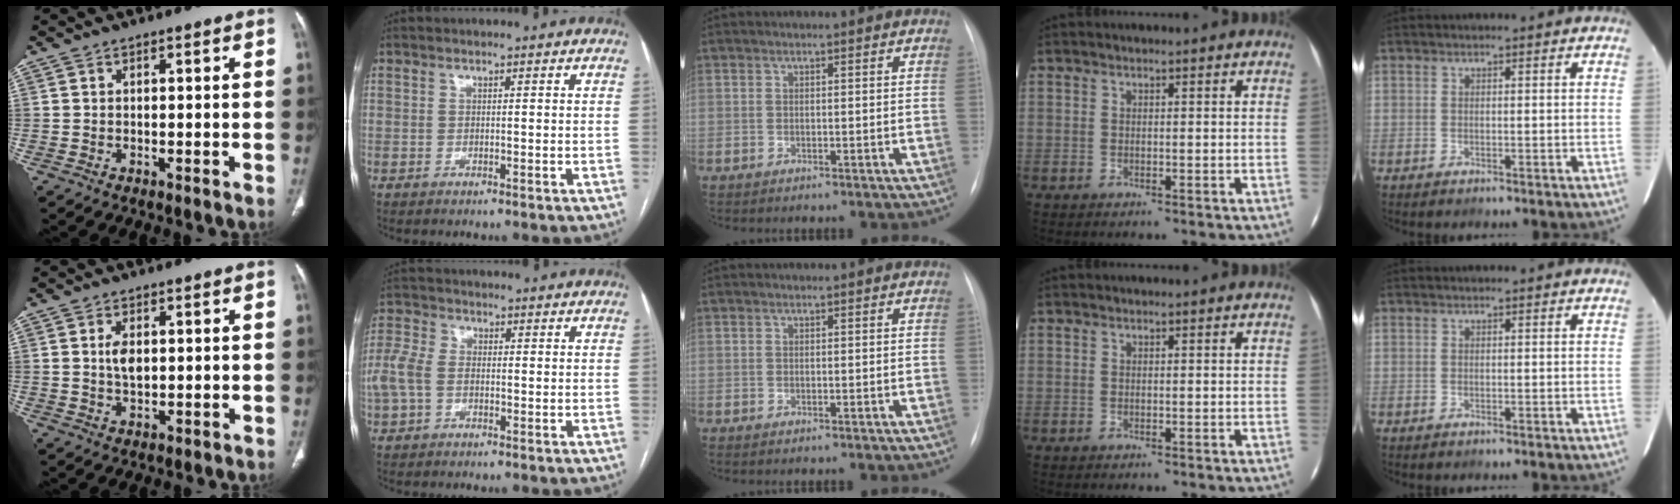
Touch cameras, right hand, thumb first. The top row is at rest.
{"thumb": {"total": 3.4, "force": [0.6, 1.9, 2.7], "torque": [-0.042, -0.003, 0.013]}, "index": {"total": 6.1, "force": [-0.9, 4.2, 4.4], "torque": [-0.127, 0.020, -0.024]}}